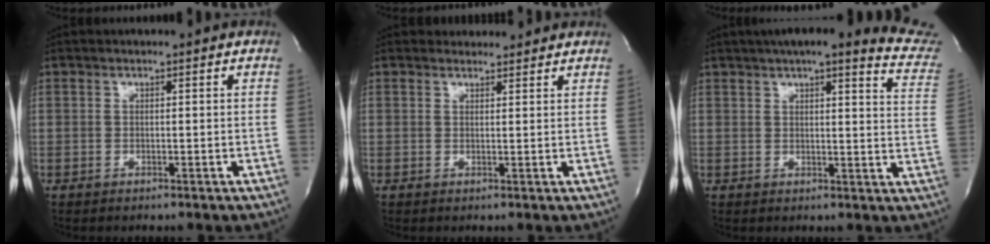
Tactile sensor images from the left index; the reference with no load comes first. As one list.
[{"total": 2.7, "force": [2.5, 0.9, -0.2], "torque": [-0.003, 0.009, 0.032]}, {"total": 20.1, "force": [18.0, 2.5, 8.6], "torque": [-0.103, -0.043, 0.192]}]